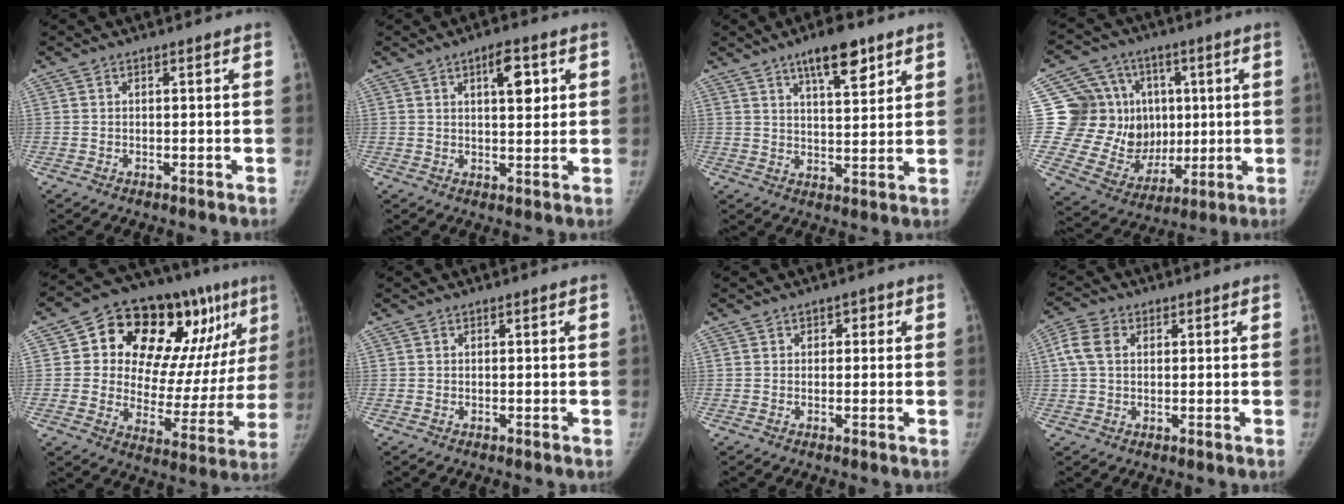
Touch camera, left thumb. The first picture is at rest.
{"total": 6.1, "force": [2.4, 2.5, 5.1], "torque": [-0.063, -0.010, 0.035]}
{"total": 9.2, "force": [5.8, 3.0, 6.4], "torque": [-0.083, -0.033, 0.092]}
{"total": 19.6, "force": [2.8, 16.6, 9.9], "torque": [-0.126, 0.010, 0.075]}
{"total": 26.2, "force": [10.7, 13.1, 20.0], "torque": [-0.244, 0.004, 0.167]}
{"total": 0.0}
{"total": 1.8, "force": [0.5, 1.6, 0.8], "torque": [0.011, 0.003, 0.000]}
{"total": 5.7, "force": [1.3, 4.1, 3.7], "torque": [-0.080, 0.014, 0.023]}